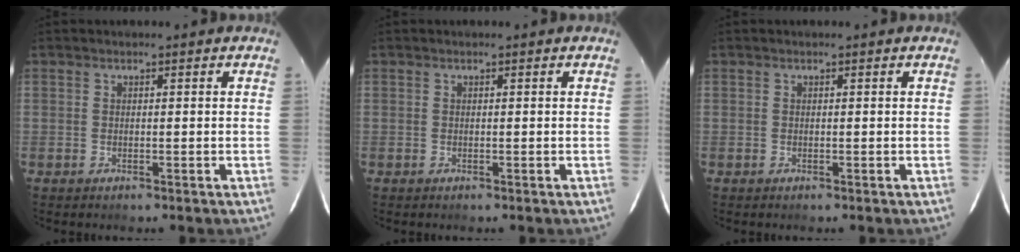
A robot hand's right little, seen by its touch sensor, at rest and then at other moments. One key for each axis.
{"total": 0.0}
{"total": 0.0}